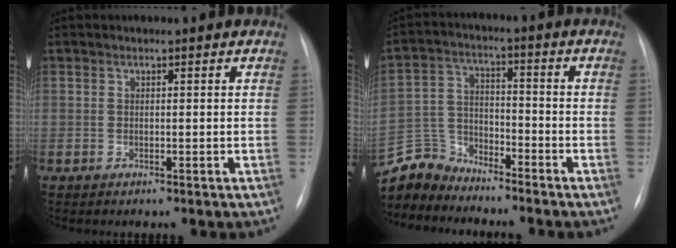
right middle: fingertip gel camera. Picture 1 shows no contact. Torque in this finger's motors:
{"motor_torque": [0.42, -0.42, 0.00, -0.04]}